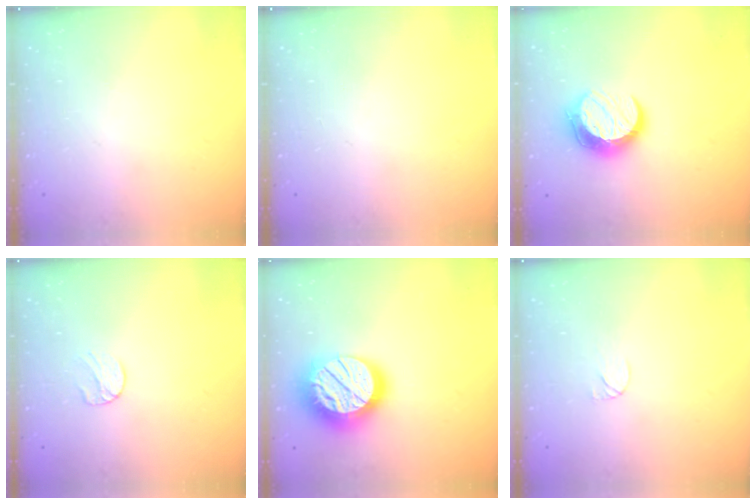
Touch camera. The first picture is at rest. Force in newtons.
{"total": 0.0}
{"total": 13.9, "press": 13.8, "slide": 0.7}
{"total": 5.8, "press": 5.8, "slide": 0.6}
{"total": 21.9, "press": 21.8, "slide": 1.5}
{"total": 4.2, "press": 4.1, "slide": 0.3}